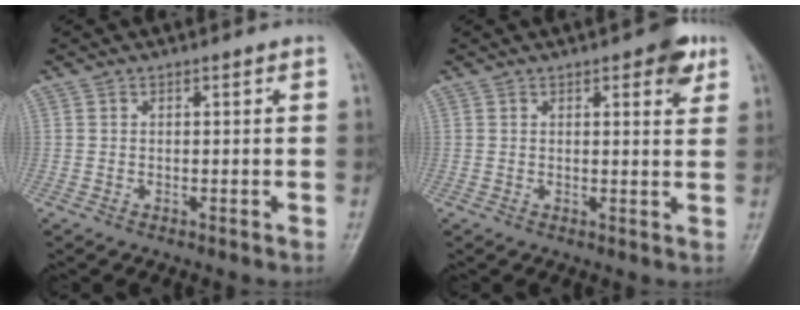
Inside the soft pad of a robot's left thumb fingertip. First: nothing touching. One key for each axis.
{"total": 4.9, "fx": 2.6, "fy": 1.8, "fz": 3.7, "tx": -0.033, "ty": -0.009, "tz": 0.026}